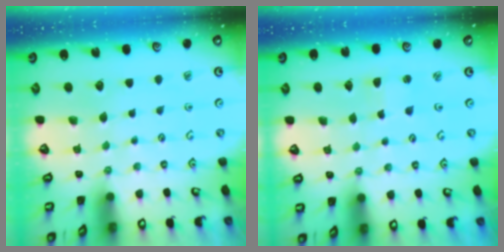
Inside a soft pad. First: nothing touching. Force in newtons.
{"total": 2.1, "press": 2.0, "slide": 0.3}